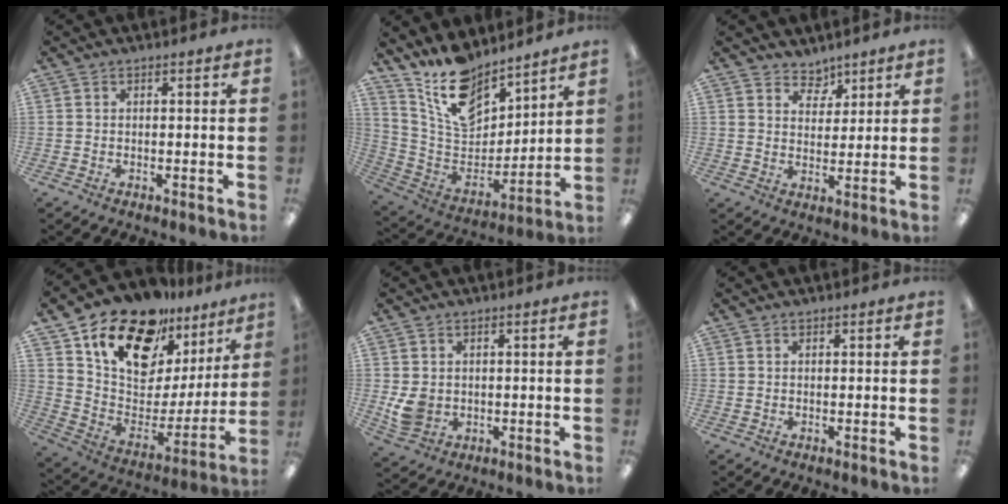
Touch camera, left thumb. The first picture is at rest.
{"total": 15.7, "force": [12.8, 6.7, 6.1], "torque": [-0.131, -0.082, 0.235]}
{"total": 2.4, "force": [2.2, 1.0, -0.2], "torque": [0.010, -0.011, 0.041]}
{"total": 19.8, "force": [14.6, 10.1, 8.9], "torque": [-0.159, -0.096, 0.260]}
{"total": 5.4, "force": [0.4, 4.5, 2.9], "torque": [-0.052, 0.000, 0.010]}
{"total": 0.0}